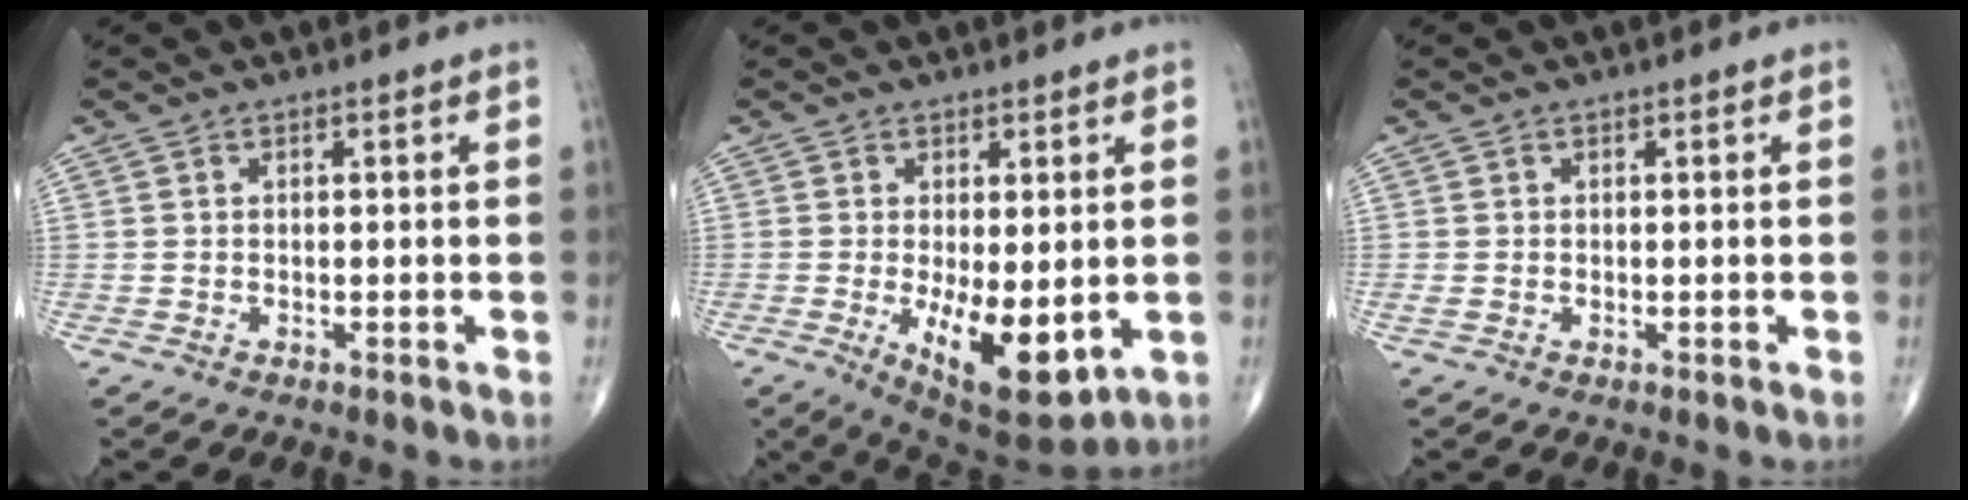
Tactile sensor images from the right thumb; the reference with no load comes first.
{"total": 11.8, "force": [-2.1, 4.9, 10.5], "torque": [-0.152, -0.027, -0.015]}
{"total": 0.5, "force": [0.0, 0.3, 0.4], "torque": [-0.015, 0.002, 0.002]}